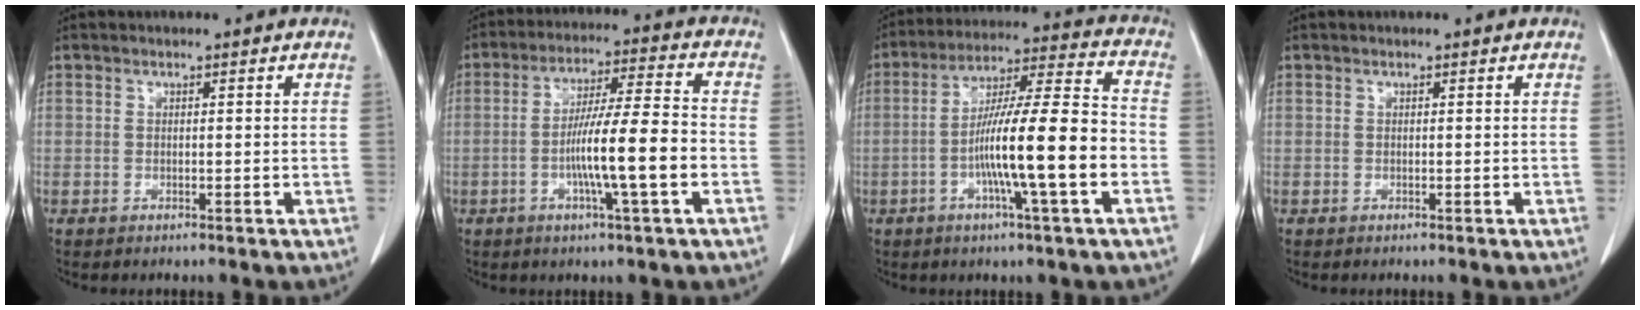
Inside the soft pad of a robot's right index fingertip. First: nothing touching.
{"total": 11.6, "force": [-2.9, 0.0, 11.2], "torque": [-0.195, 0.005, -0.052]}
{"total": 15.6, "force": [-3.9, 0.2, 15.1], "torque": [-0.257, 0.008, -0.069]}
{"total": 0.0}